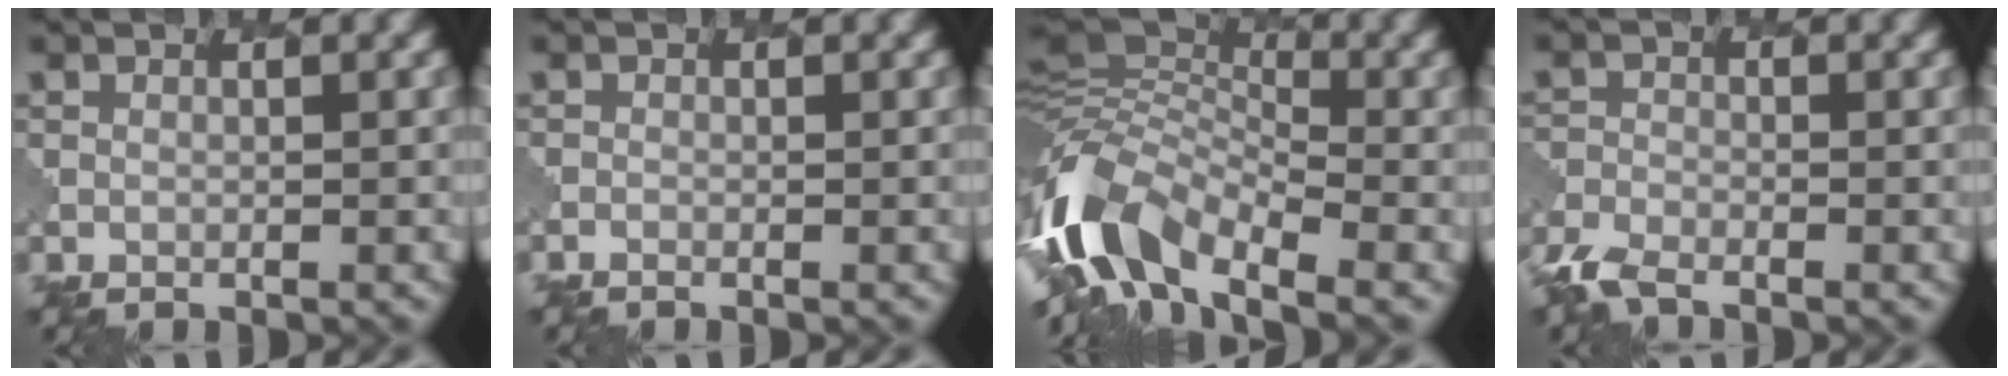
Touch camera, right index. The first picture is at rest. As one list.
[{"total": 0.6, "force": [-0.5, 0.1, 0.1], "torque": [0.000, -0.004, -0.013]}, {"total": 10.5, "force": [-5.6, 5.1, 7.3], "torque": [-0.138, 0.000, -0.120]}, {"total": 3.0, "force": [-2.5, 1.0, 1.2], "torque": [-0.029, -0.012, -0.061]}]